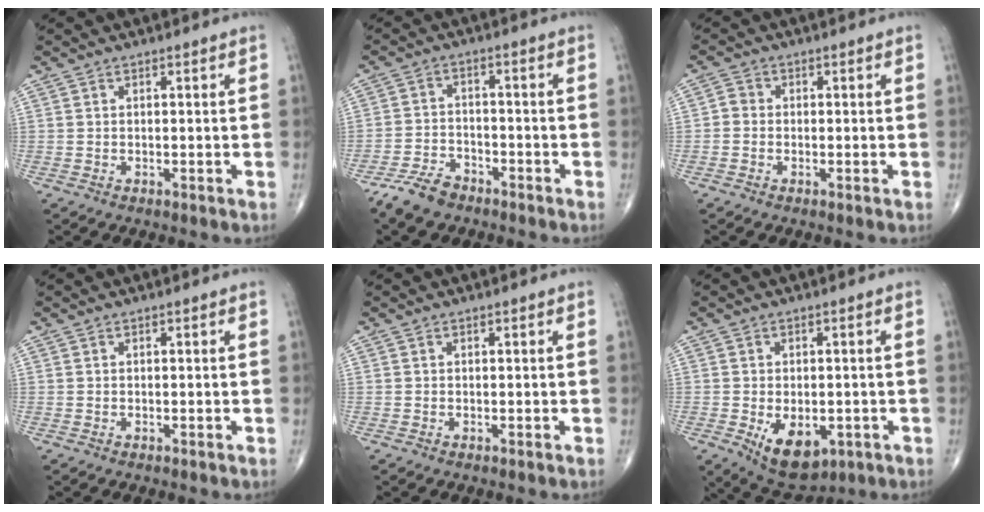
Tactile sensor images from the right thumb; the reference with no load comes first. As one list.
[{"total": 5.8, "force": [-4.7, 2.8, 2.0], "torque": [-0.038, 0.014, -0.092]}, {"total": 2.0, "force": [-0.5, 1.8, 0.8], "torque": [-0.004, 0.005, -0.017]}, {"total": 0.0}, {"total": 0.0}, {"total": 9.5, "force": [-3.0, 5.6, 7.0], "torque": [-0.090, -0.005, -0.030]}]